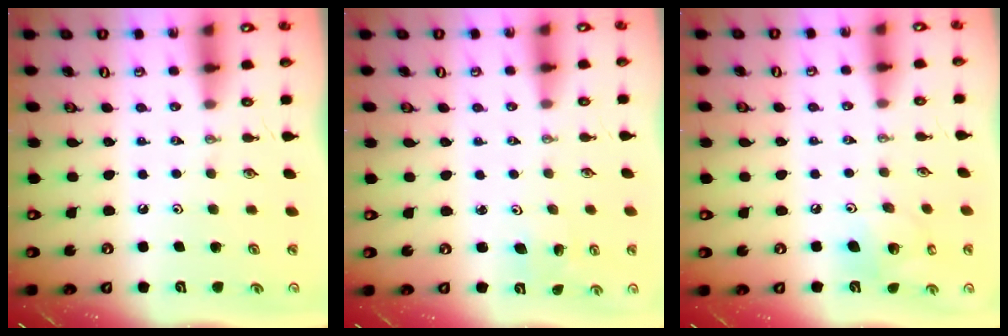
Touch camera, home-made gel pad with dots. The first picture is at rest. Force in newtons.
{"total": 2.8, "press": 2.8, "slide": 0.3}
{"total": 10.1, "press": 9.7, "slide": 2.8}